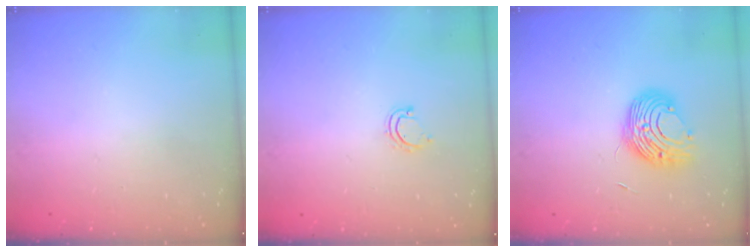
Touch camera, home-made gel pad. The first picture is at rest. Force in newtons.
{"total": 3.0, "press": 3.0, "slide": 0.2}
{"total": 9.4, "press": 9.4, "slide": 0.3}